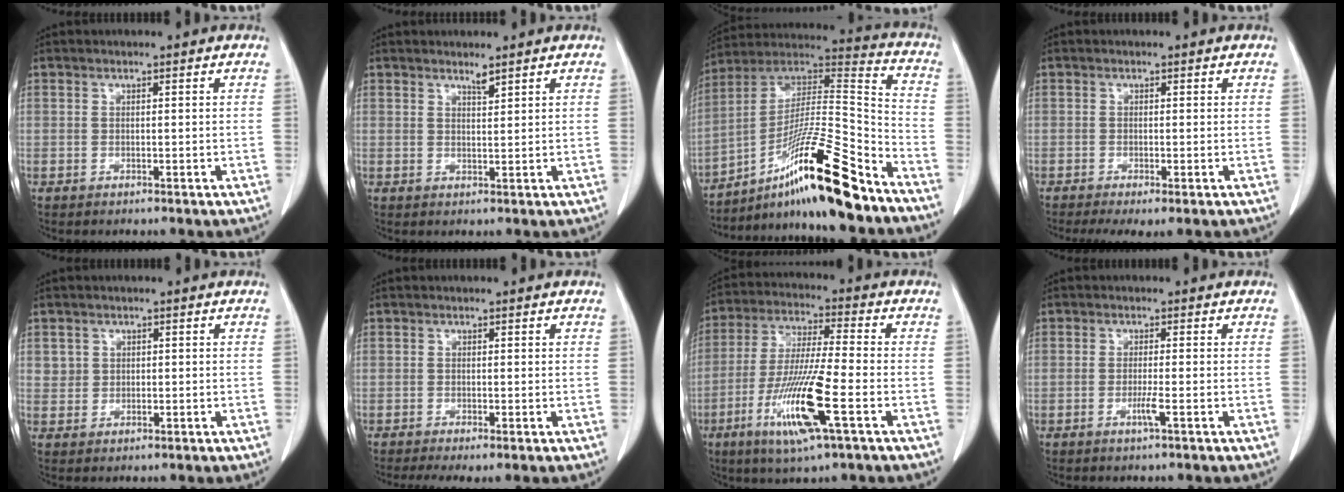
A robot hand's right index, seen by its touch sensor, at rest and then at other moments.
{"total": 1.3, "force": [1.2, 0.0, 0.6], "torque": [-0.012, -0.007, 0.023]}
{"total": 20.5, "force": [-13.4, 0.9, 15.5], "torque": [-0.266, 0.003, -0.227]}
{"total": 3.3, "force": [-1.9, 0.8, 2.6], "torque": [-0.045, -0.011, -0.031]}
{"total": 2.1, "force": [0.6, 1.9, 0.3], "torque": [0.002, 0.005, 0.012]}
{"total": 2.9, "force": [-1.7, 0.7, 2.2], "torque": [-0.040, -0.010, -0.029]}
{"total": 14.0, "force": [-5.3, 0.4, 12.9], "torque": [-0.262, -0.022, -0.099]}
{"total": 2.1, "force": [-0.9, -0.3, 1.9], "torque": [-0.037, -0.002, -0.016]}